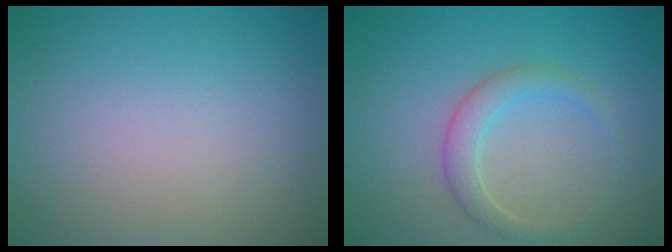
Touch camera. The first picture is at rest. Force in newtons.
{"total": 2.4, "press": 2.4, "slide": 0.2}